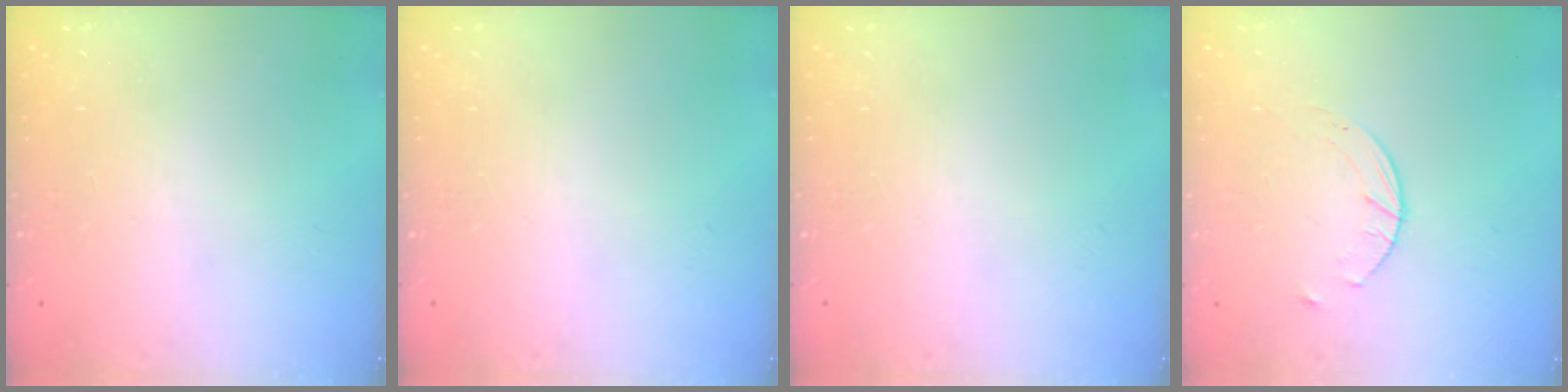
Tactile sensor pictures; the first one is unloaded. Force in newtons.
{"total": 0.0}
{"total": 0.0}
{"total": 2.0, "press": 2.0, "slide": 0.3}